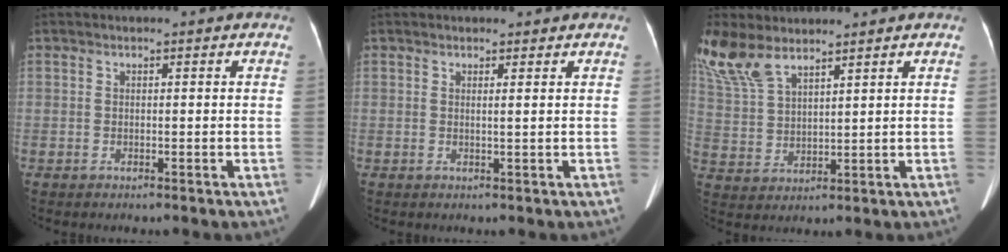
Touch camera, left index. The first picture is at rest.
{"total": 1.8, "force": [1.6, 0.0, 0.7], "torque": [-0.007, -0.013, 0.015]}
{"total": 13.7, "force": [10.8, 5.2, 6.7], "torque": [-0.180, 0.015, 0.224]}